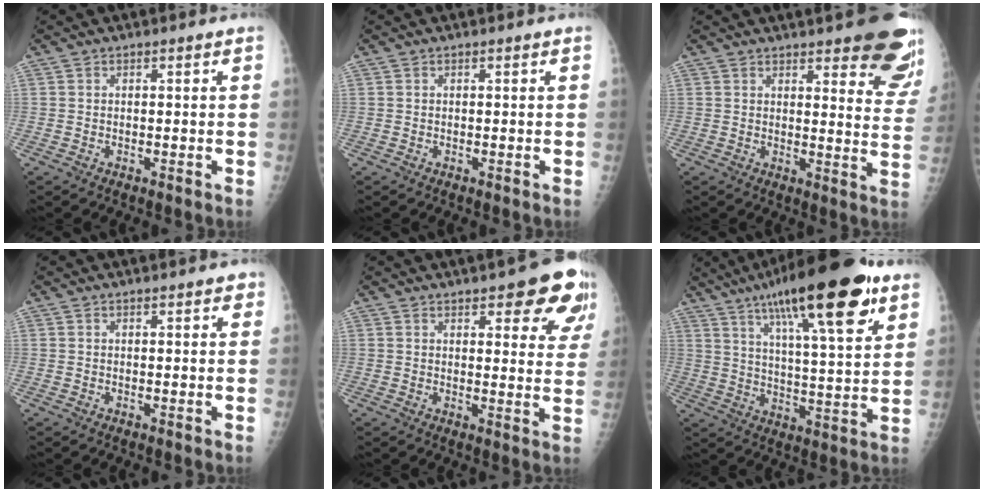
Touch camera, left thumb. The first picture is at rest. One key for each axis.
{"total": 0.0}
{"total": 16.0, "fx": 11.7, "fy": 4.4, "fz": 10.0, "tx": -0.084, "ty": -0.073, "tz": 0.124}
{"total": 1.6, "fx": 1.1, "fy": 0.7, "fz": 0.9, "tx": -0.002, "ty": -0.002, "tz": 0.010}
{"total": 12.3, "fx": 7.2, "fy": 4.1, "fz": 9.0, "tx": -0.069, "ty": -0.033, "tz": 0.081}
{"total": 24.3, "fx": 13.6, "fy": 5.8, "fz": 19.3, "tx": -0.294, "ty": -0.028, "tz": 0.213}